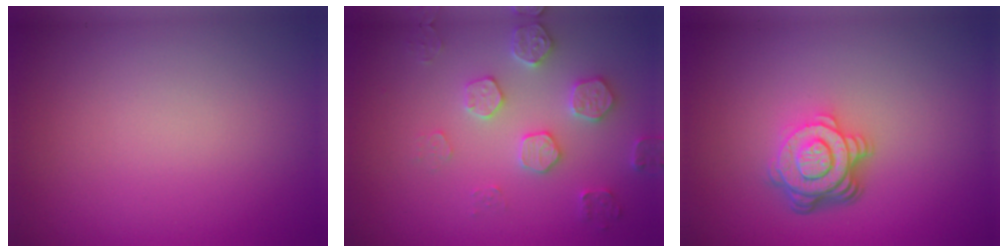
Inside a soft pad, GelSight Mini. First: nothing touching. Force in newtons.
{"total": 3.6, "press": 3.5, "slide": 0.8}
{"total": 5.0, "press": 3.6, "slide": 3.6}